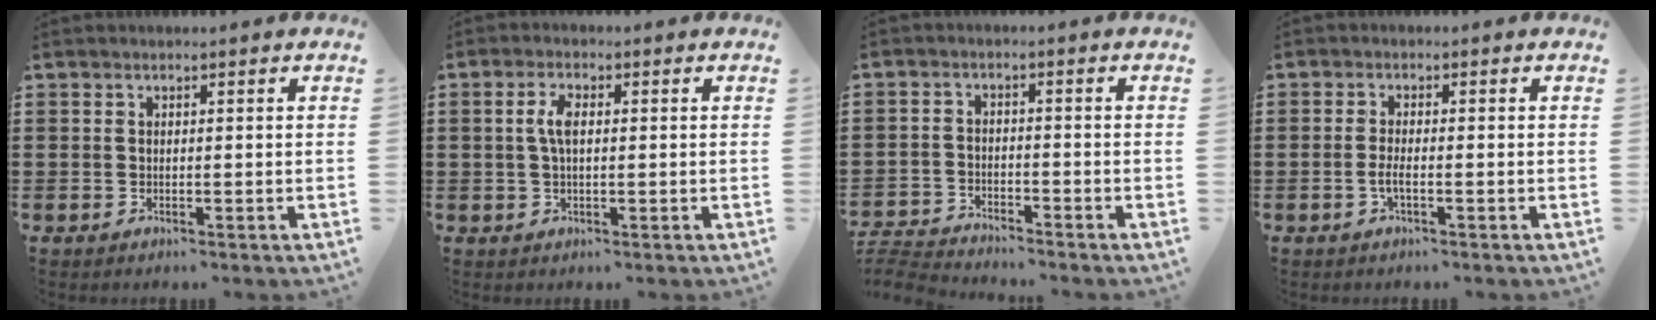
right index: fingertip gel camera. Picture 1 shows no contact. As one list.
[{"total": 3.6, "force": [0.3, 1.4, 3.3], "torque": [-0.075, 0.003, 0.001]}, {"total": 3.7, "force": [-3.7, 0.1, 0.2], "torque": [-0.022, -0.005, -0.084]}, {"total": 2.5, "force": [-0.9, 0.2, 2.4], "torque": [-0.051, -0.007, -0.017]}]